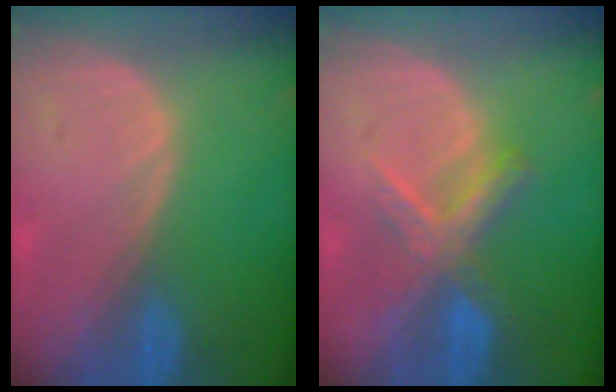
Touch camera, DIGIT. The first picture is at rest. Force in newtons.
{"total": 6.7, "press": 6.1, "slide": 2.9}